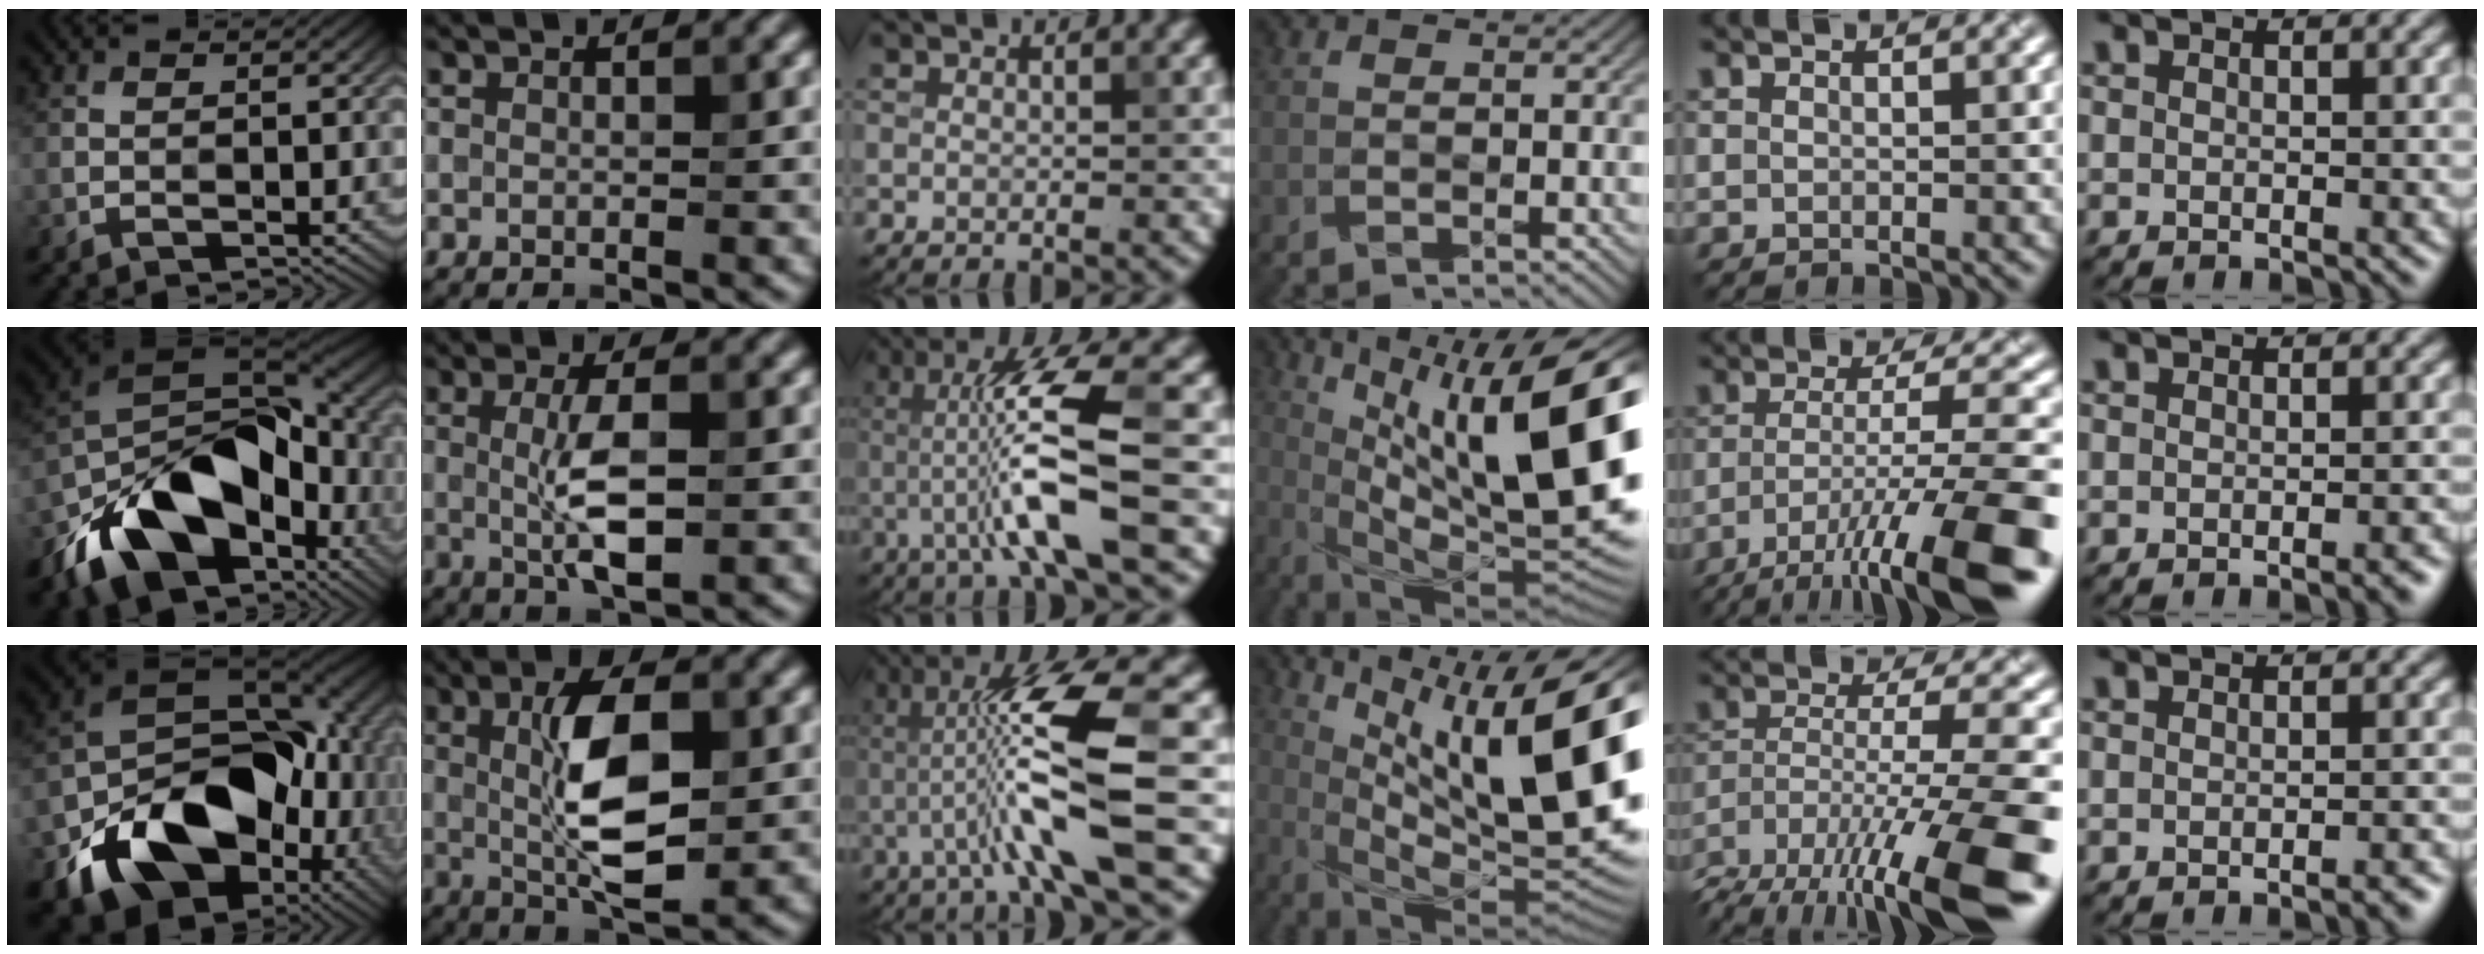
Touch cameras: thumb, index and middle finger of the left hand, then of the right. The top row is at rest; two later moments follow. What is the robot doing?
{"motion": "wrap", "object": "ethernet cable"}